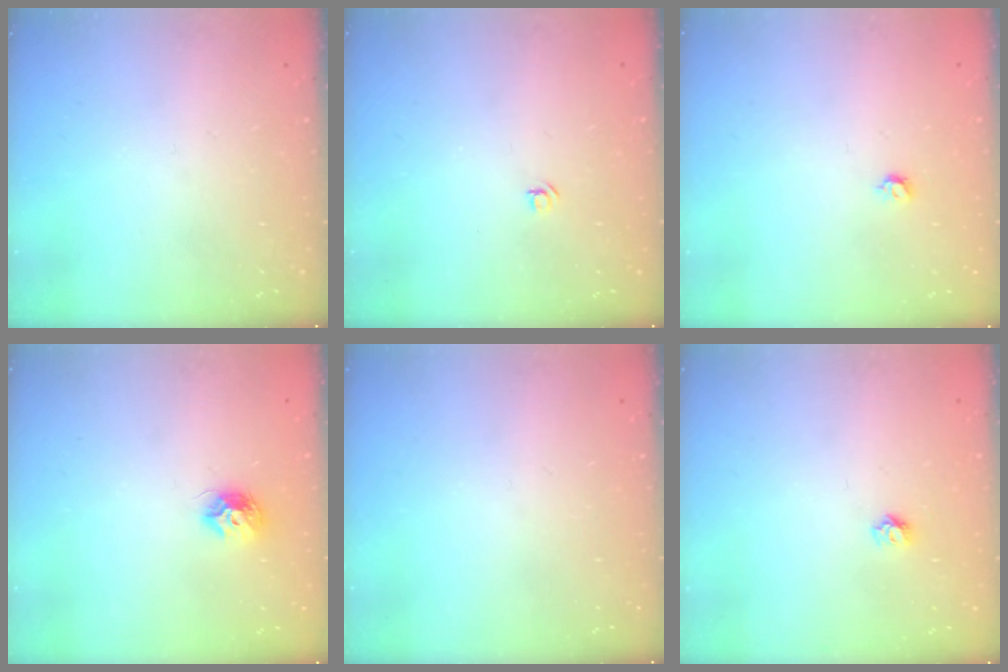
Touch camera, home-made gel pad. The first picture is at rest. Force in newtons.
{"total": 3.2, "press": 3.2, "slide": 0.3}
{"total": 3.7, "press": 3.6, "slide": 0.7}
{"total": 8.0, "press": 8.0, "slide": 0.5}
{"total": 0.0}
{"total": 4.4, "press": 4.4, "slide": 0.4}